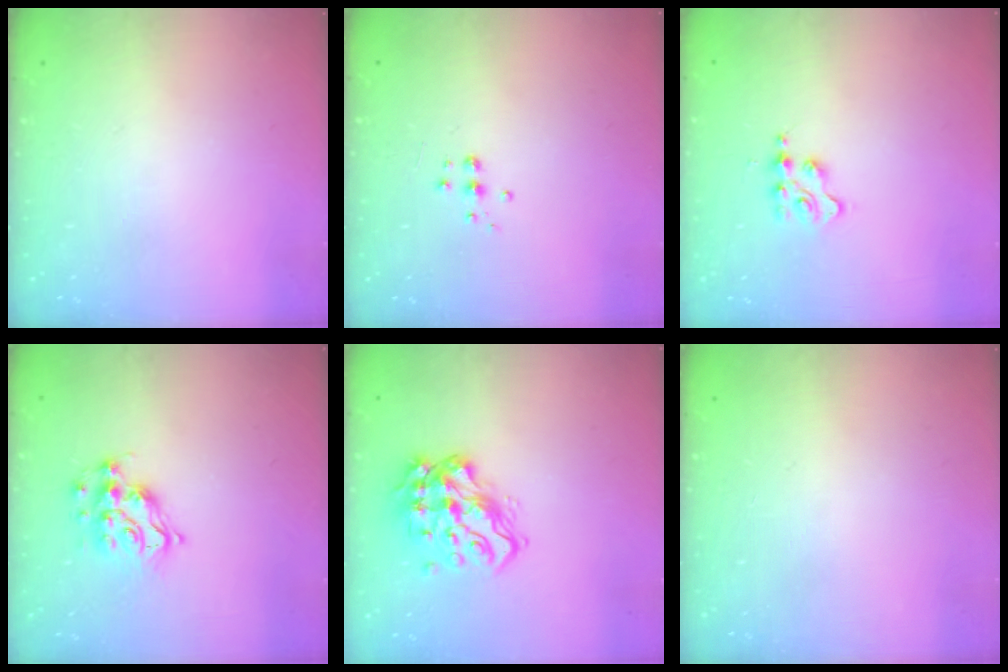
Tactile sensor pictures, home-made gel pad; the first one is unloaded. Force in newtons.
{"total": 4.8, "press": 4.7, "slide": 0.4}
{"total": 2.3, "press": 2.2, "slide": 0.5}
{"total": 11.6, "press": 11.6, "slide": 0.7}
{"total": 15.7, "press": 15.6, "slide": 1.6}
{"total": 0.7, "press": 0.7, "slide": 0.2}